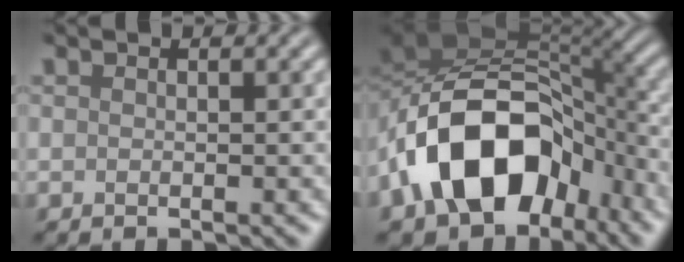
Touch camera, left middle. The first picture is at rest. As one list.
[{"total": 14.1, "force": [-5.0, 9.1, 9.5], "torque": [-0.158, 0.020, -0.096]}]